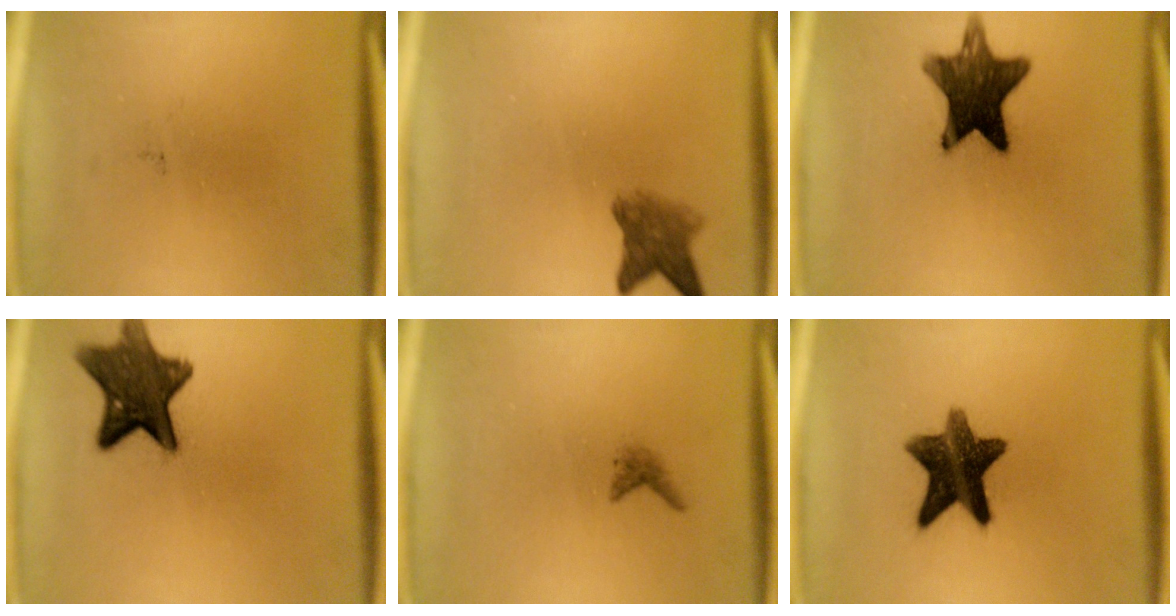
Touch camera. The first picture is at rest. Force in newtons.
{"total": 4.4}
{"total": 13.3}
{"total": 11.7}
{"total": 1.0}
{"total": 12.1}